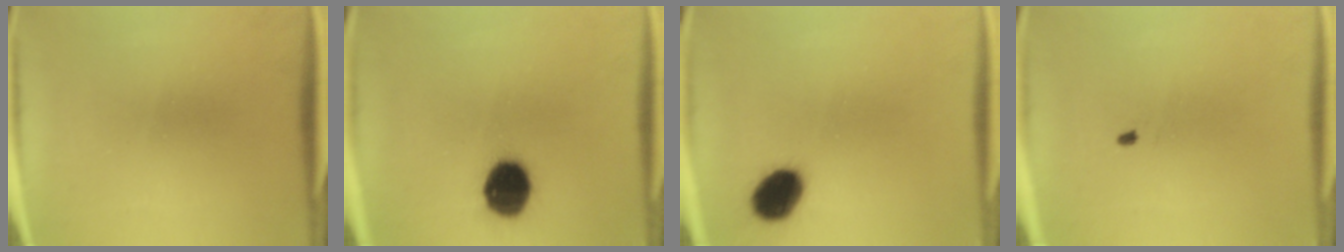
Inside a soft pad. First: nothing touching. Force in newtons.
{"total": 12.2}
{"total": 8.8}
{"total": 0.5}